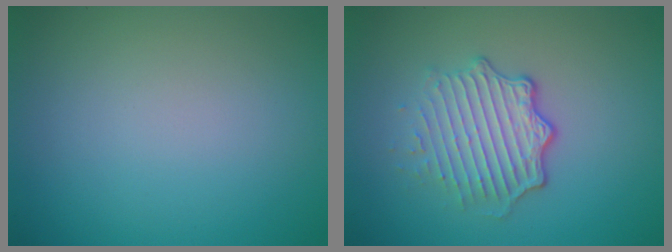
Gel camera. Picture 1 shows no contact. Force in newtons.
{"total": 4.9, "press": 3.3, "slide": 3.6}